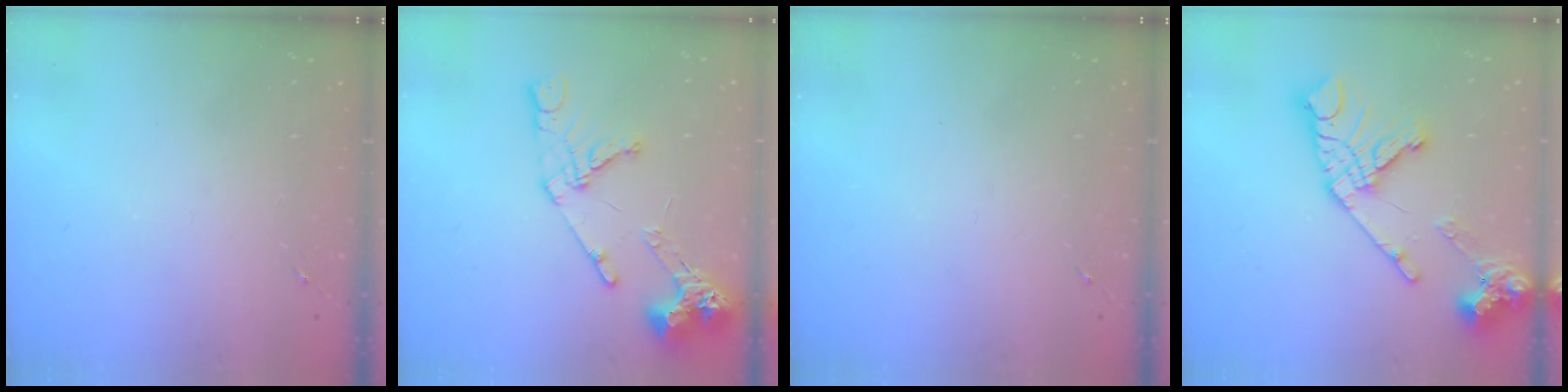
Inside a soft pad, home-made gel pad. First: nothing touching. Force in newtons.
{"total": 15.7, "press": 15.5, "slide": 1.9}
{"total": 0.0}
{"total": 20.4, "press": 20.3, "slide": 2.5}